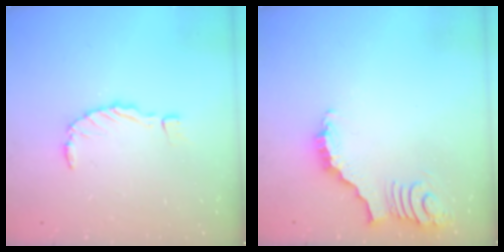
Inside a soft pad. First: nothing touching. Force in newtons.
{"total": 3.6, "press": 3.6, "slide": 0.7}